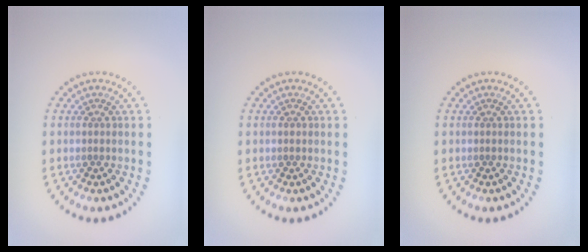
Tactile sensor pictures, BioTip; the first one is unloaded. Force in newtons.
{"total": 0.6, "press": 0.6, "slide": 0.1}
{"total": 0.0}